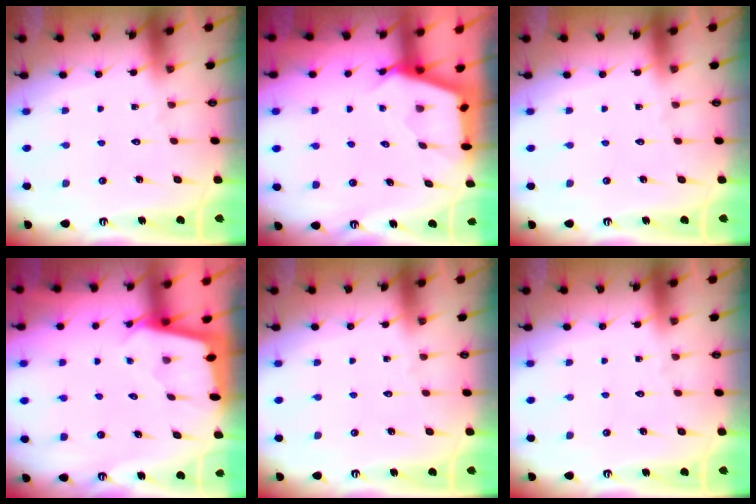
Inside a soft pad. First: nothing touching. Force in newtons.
{"total": 2.6, "press": 2.6, "slide": 0.3}
{"total": 0.0}
{"total": 2.0, "press": 2.0, "slide": 0.2}
{"total": 0.0}
{"total": 0.0}